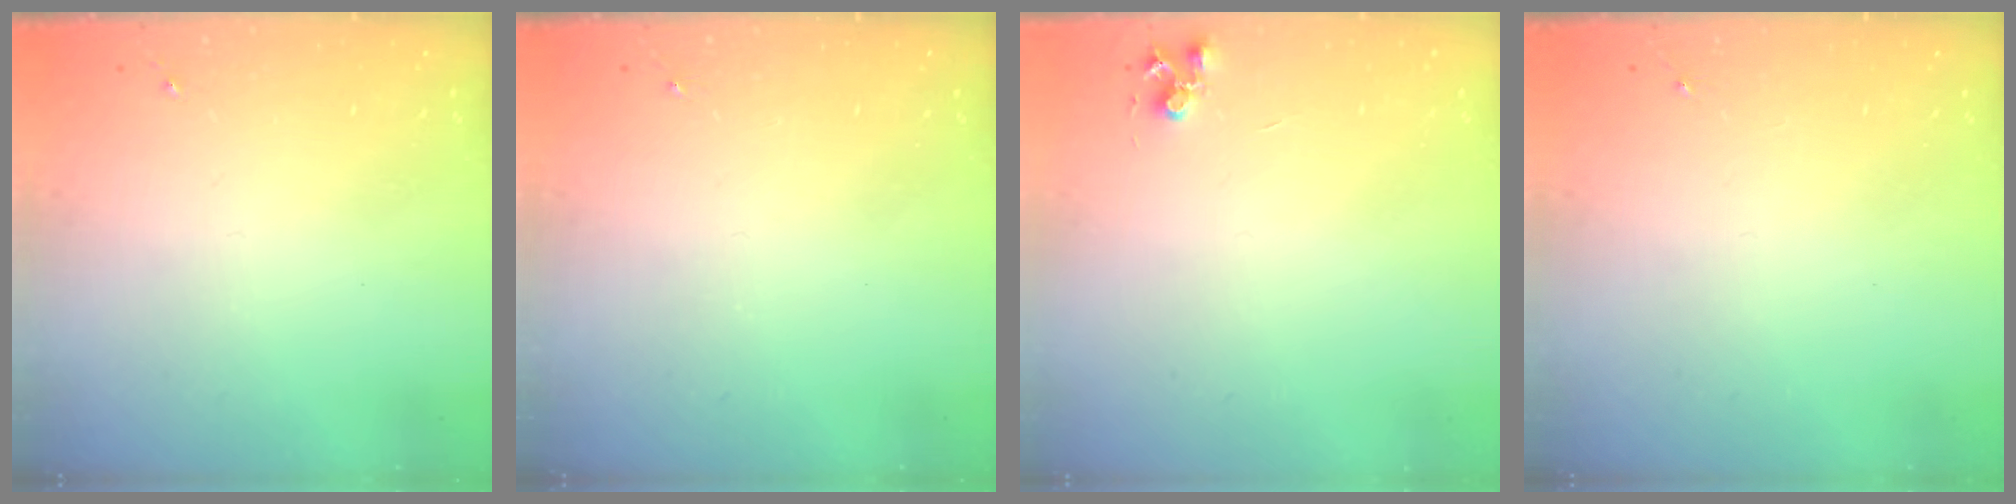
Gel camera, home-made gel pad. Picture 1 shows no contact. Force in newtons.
{"total": 0.0}
{"total": 4.6, "press": 4.5, "slide": 0.7}
{"total": 0.0}